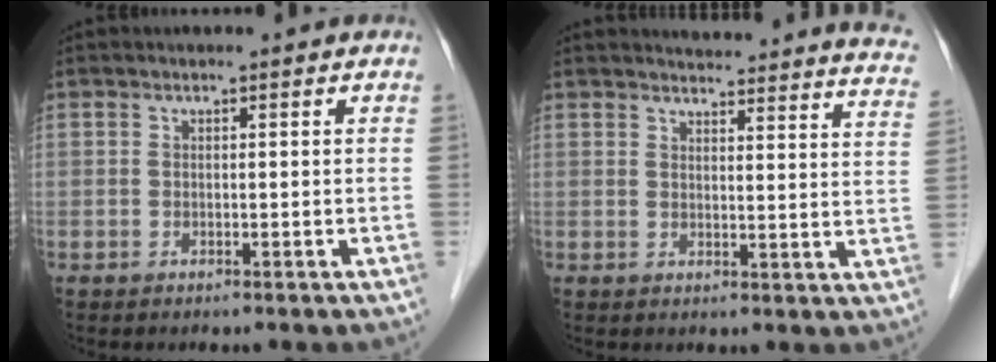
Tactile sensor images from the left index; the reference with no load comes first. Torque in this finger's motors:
{"motor_torque": [0.96, -1.18, 0.16, 0.02]}